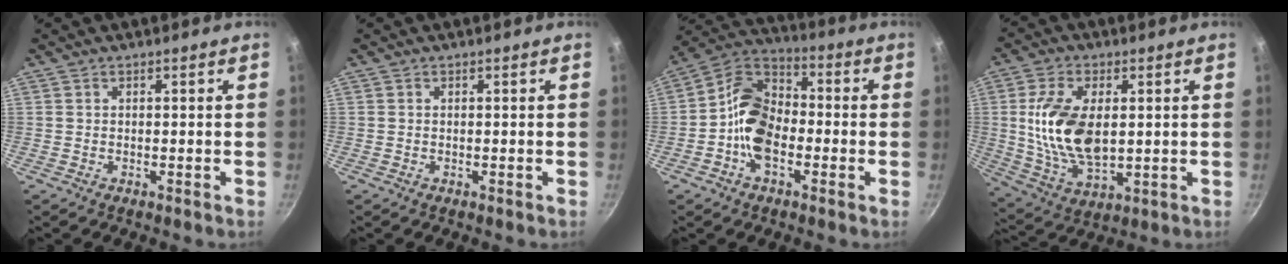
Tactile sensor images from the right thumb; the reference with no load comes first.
{"total": 0.0}
{"total": 11.8, "force": [-2.7, 7.9, 8.3], "torque": [-0.121, 0.040, -0.071]}
{"total": 15.0, "force": [1.6, 8.4, 12.4], "torque": [-0.223, -0.012, 0.038]}